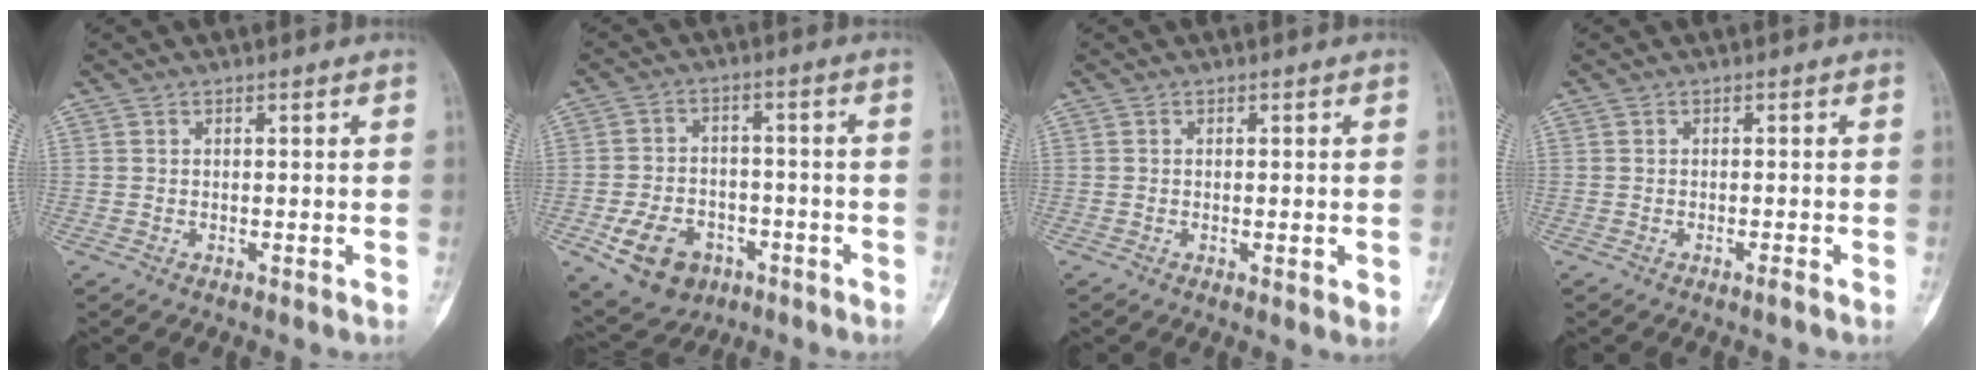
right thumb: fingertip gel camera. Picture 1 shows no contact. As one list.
[{"total": 10.9, "force": [-4.7, 7.9, 5.8], "torque": [-0.083, 0.027, -0.067]}, {"total": 2.0, "force": [-0.3, 0.5, 2.0], "torque": [-0.024, -0.007, -0.003]}, {"total": 0.7, "force": [-0.5, -0.1, 0.5], "torque": [-0.011, 0.001, -0.008]}]